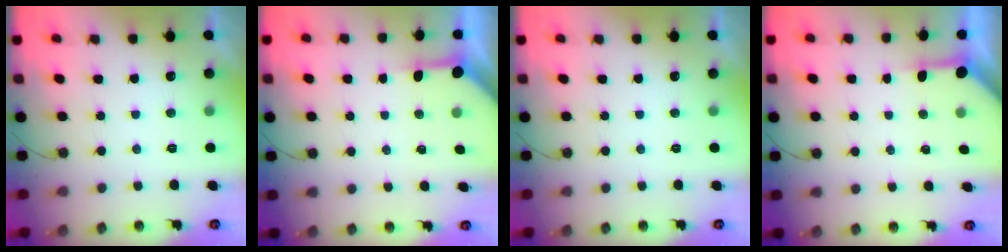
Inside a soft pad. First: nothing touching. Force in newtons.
{"total": 3.4, "press": 3.4, "slide": 0.4}
{"total": 0.0}
{"total": 3.3, "press": 3.3, "slide": 0.3}